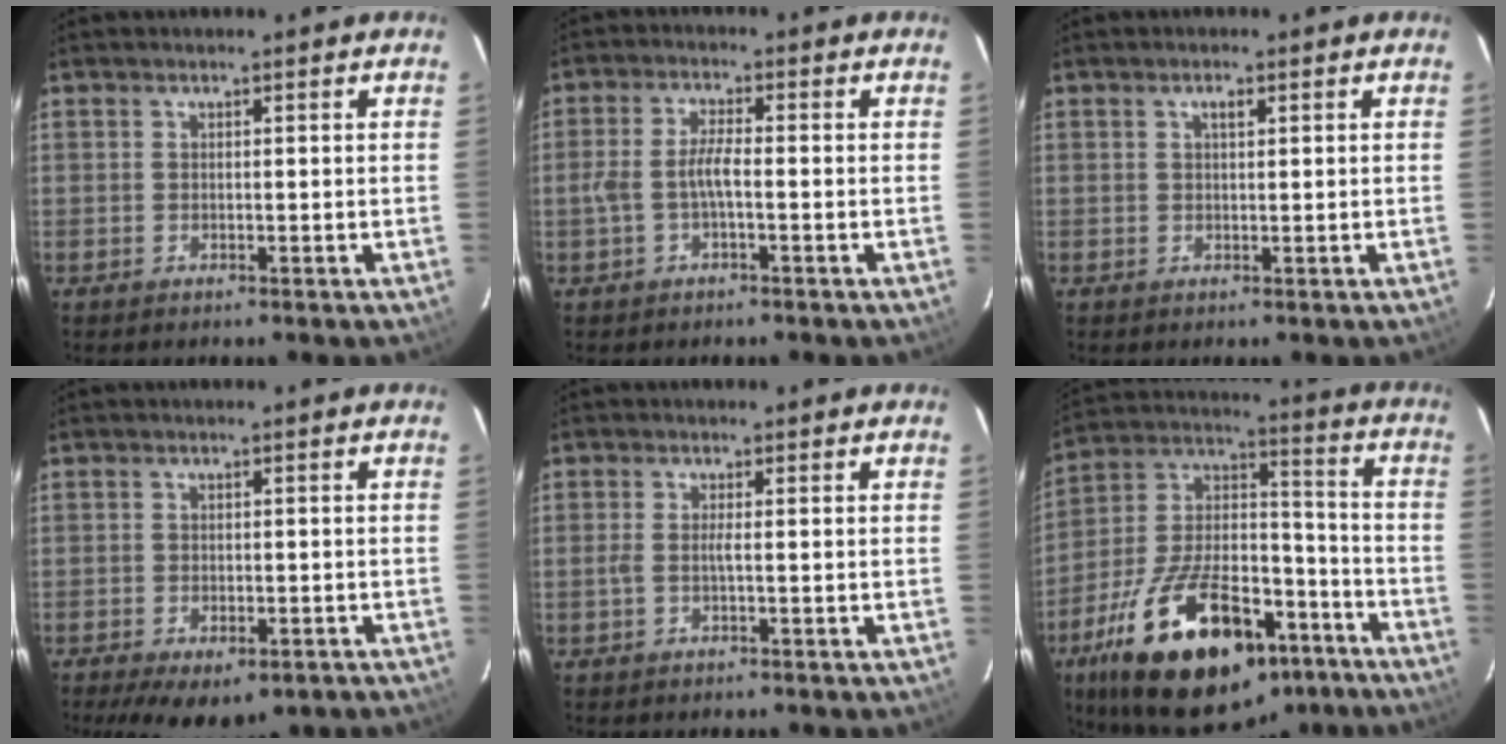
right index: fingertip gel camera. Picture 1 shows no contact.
{"total": 4.0, "force": [-1.3, 0.7, 3.7], "torque": [-0.084, 0.008, -0.024]}
{"total": 1.3, "force": [0.6, 0.5, 1.0], "torque": [-0.017, 0.005, 0.010]}
{"total": 10.6, "force": [-6.8, 4.9, 6.5], "torque": [-0.135, -0.028, -0.089]}
{"total": 1.4, "force": [-0.4, -0.3, 1.3], "torque": [-0.024, 0.000, -0.009]}
{"total": 29.9, "force": [-18.0, 13.6, 19.6], "torque": [-0.357, 0.014, -0.272]}